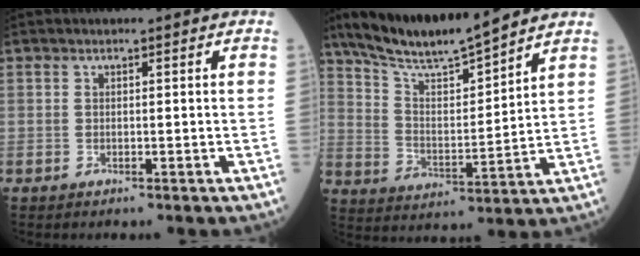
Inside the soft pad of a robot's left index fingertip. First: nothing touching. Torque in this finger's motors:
{"motor_torque": [0.33, -0.92, -0.07, 0.05]}